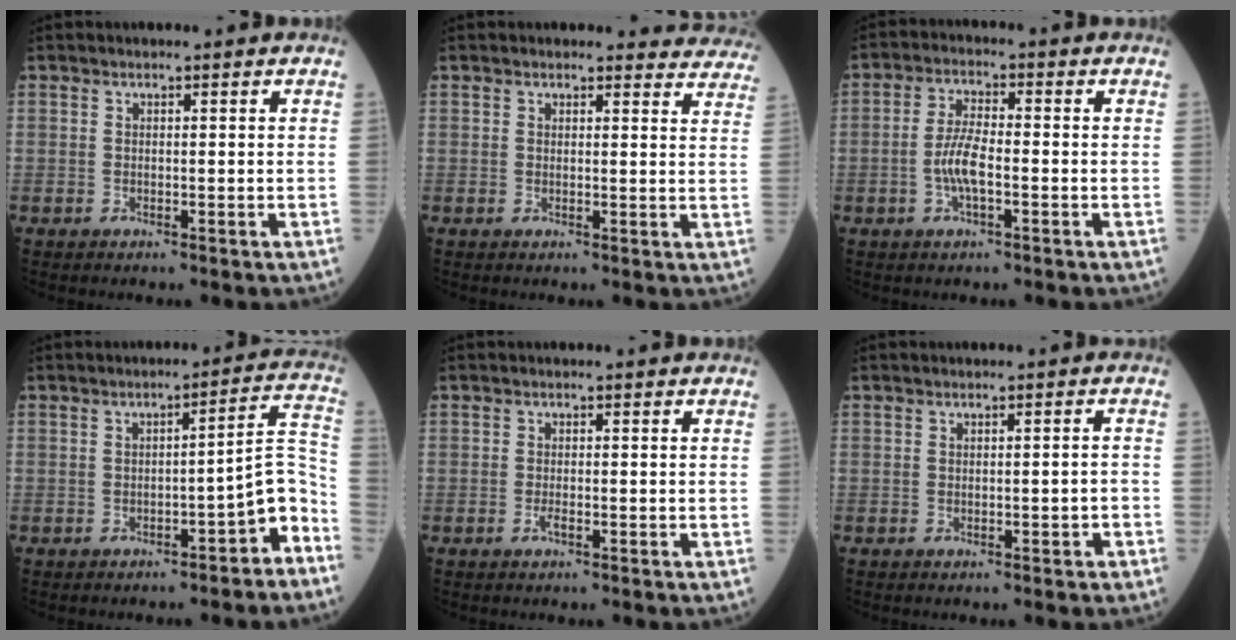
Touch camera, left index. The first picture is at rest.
{"total": 7.7, "force": [7.4, 2.2, -0.2], "torque": [0.049, -0.027, 0.038]}
{"total": 5.2, "force": [-1.4, 1.3, 4.8], "torque": [-0.105, 0.005, -0.030]}
{"total": 6.8, "force": [-4.0, 1.1, 5.3], "torque": [-0.048, 0.030, -0.052]}
{"total": 0.9, "force": [-0.6, 0.1, 0.7], "torque": [-0.017, 0.000, -0.009]}
{"total": 1.6, "force": [-0.8, 0.2, 1.4], "torque": [-0.020, -0.001, -0.008]}